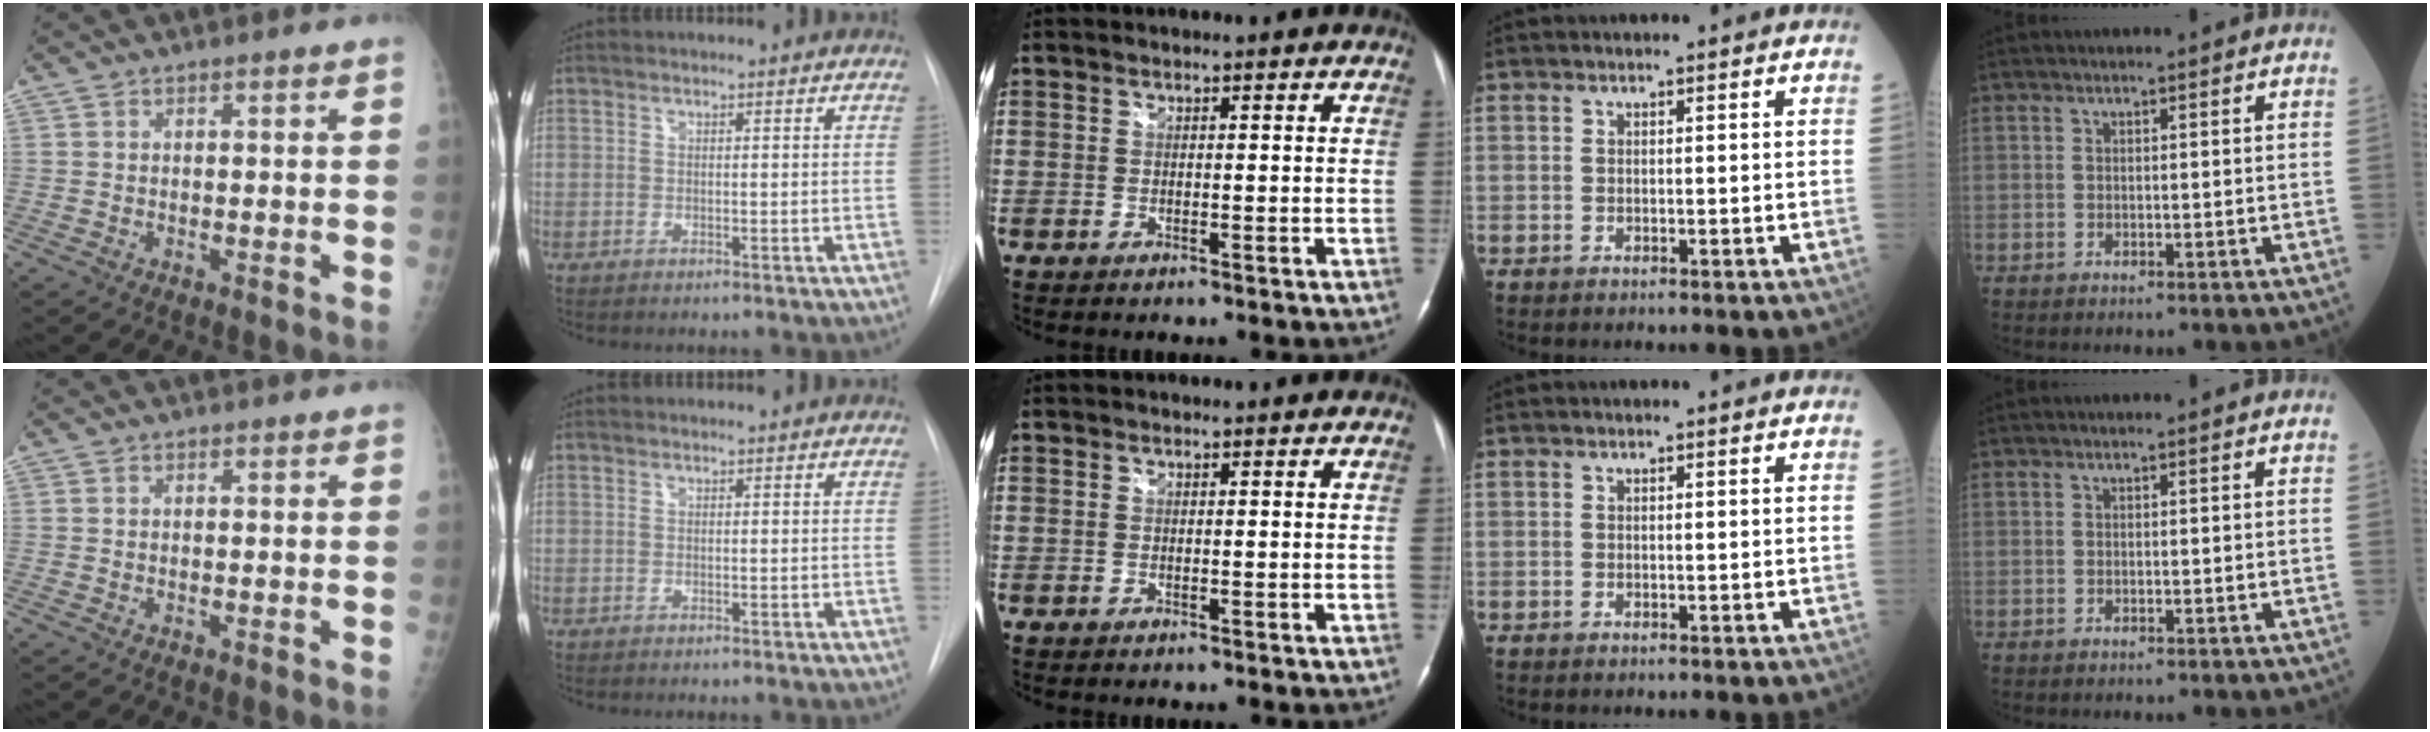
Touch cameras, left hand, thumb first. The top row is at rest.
{}